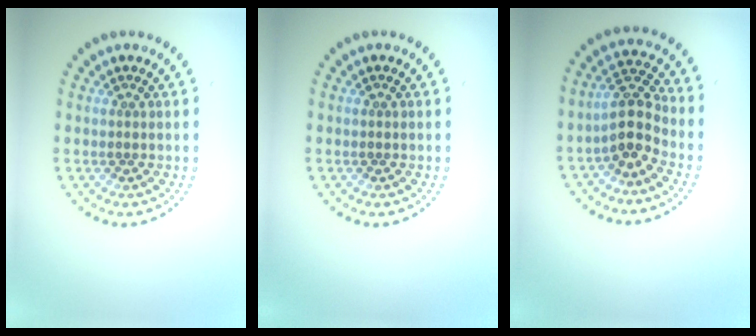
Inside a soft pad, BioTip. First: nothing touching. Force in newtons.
{"total": 0.0}
{"total": 3.5, "press": 3.0, "slide": 1.7}